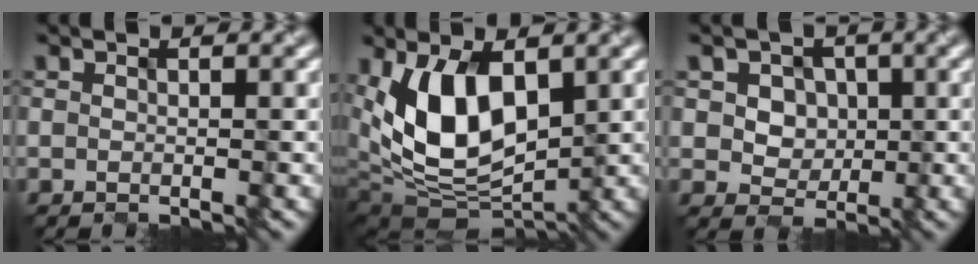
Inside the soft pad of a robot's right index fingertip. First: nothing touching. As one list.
[{"total": 9.5, "force": [2.2, 5.2, 7.6], "torque": [-0.147, -0.006, 0.039]}, {"total": 4.0, "force": [1.0, 3.6, 1.6], "torque": [-0.038, 0.007, 0.025]}]